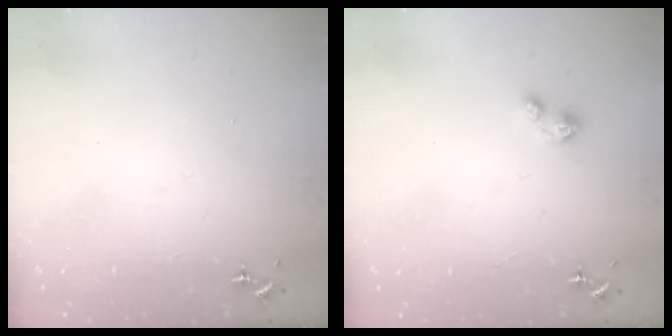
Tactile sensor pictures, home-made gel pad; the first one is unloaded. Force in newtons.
{"total": 2.2, "press": 2.2, "slide": 0.2}